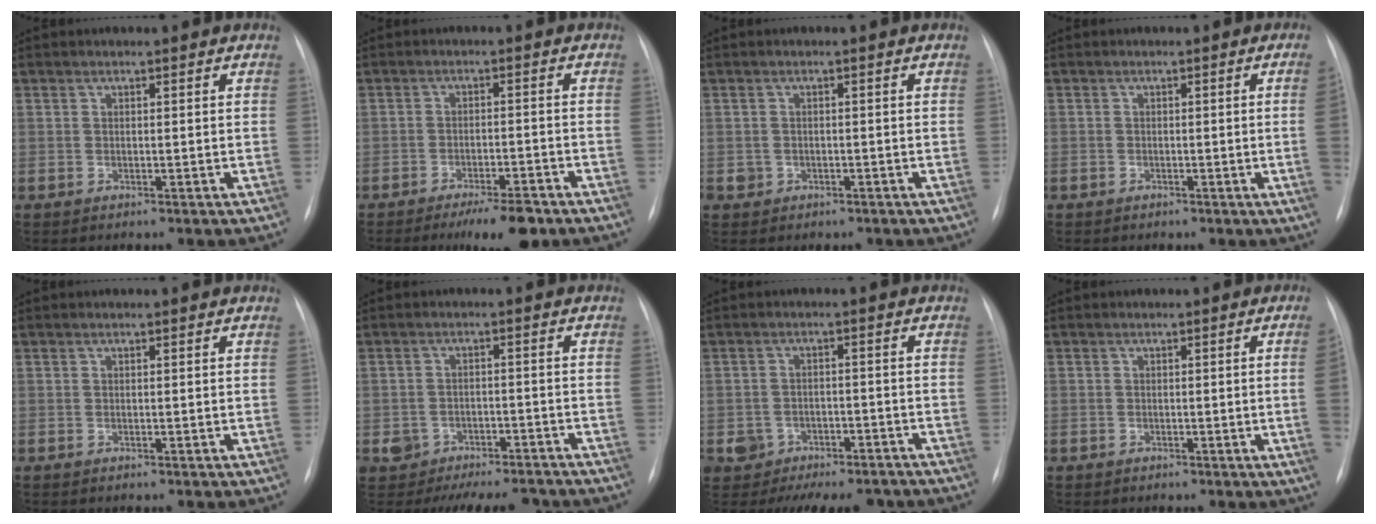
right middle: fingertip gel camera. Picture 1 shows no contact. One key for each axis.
{"total": 6.8, "fx": -4.9, "fy": 1.5, "fz": 4.4, "tx": -0.062, "ty": -0.007, "tz": -0.073}
{"total": 1.9, "fx": -0.7, "fy": 1.7, "fz": 0.2, "tx": -0.003, "ty": 0.007, "tz": -0.005}
{"total": 2.5, "fx": -0.5, "fy": -0.6, "fz": 2.4, "tx": -0.031, "ty": 0.000, "tz": -0.009}
{"total": 0.0}
{"total": 10.0, "fx": -8.6, "fy": 4.4, "fz": 2.3, "tx": -0.020, "ty": 0.023, "tz": -0.108}
{"total": 9.2, "fx": -7.1, "fy": 5.5, "fz": 2.1, "tx": -0.020, "ty": 0.025, "tz": -0.088}
{"total": 2.7, "fx": -0.5, "fy": -0.7, "fz": 2.5, "tx": -0.032, "ty": -0.002, "tz": -0.007}